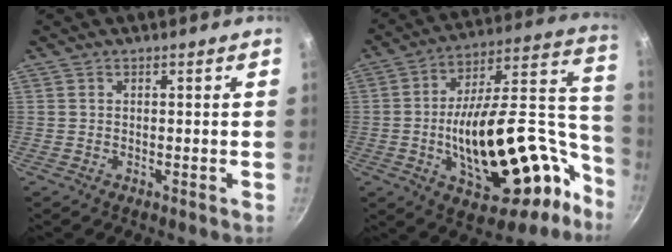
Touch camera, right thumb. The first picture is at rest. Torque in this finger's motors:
{"motor_torque": [2.83, 2.18, 1.96, -0.82, 0.54]}